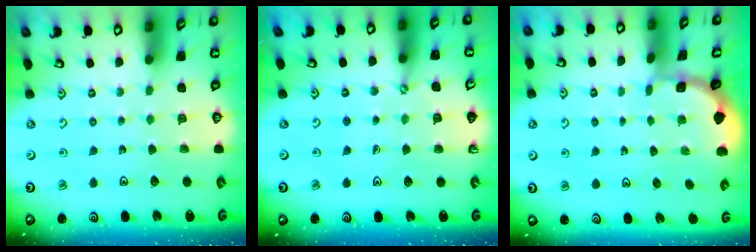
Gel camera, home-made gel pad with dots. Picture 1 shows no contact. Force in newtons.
{"total": 2.4, "press": 2.4, "slide": 0.3}
{"total": 0.8, "press": 0.8, "slide": 0.2}